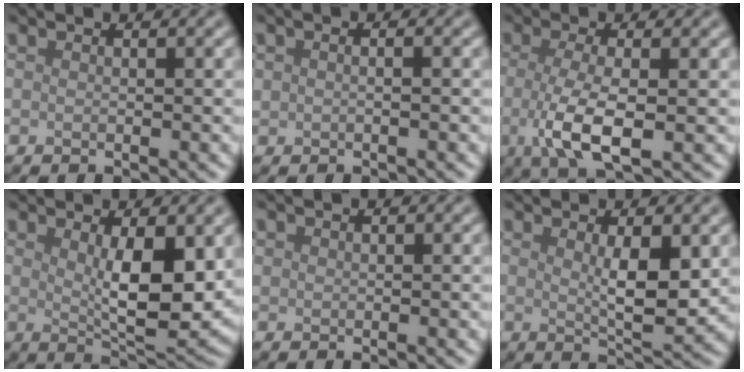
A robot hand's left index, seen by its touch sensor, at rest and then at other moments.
{"total": 1.1, "force": [0.1, 0.7, 0.8], "torque": [-0.017, -0.002, 0.000]}
{"total": 5.4, "force": [-0.8, 1.7, 5.0], "torque": [-0.103, -0.012, -0.015]}
{"total": 6.8, "force": [1.2, 2.0, 6.3], "torque": [-0.100, -0.016, 0.027]}
{"total": 0.6, "force": [0.3, 0.5, 0.0], "torque": [0.004, 0.000, 0.006]}
{"total": 4.0, "force": [0.9, 1.0, 3.8], "torque": [-0.062, -0.009, 0.020]}